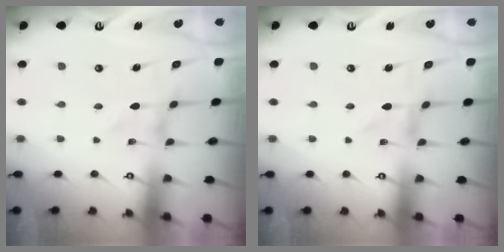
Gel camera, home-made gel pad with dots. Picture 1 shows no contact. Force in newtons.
{"total": 0.0}